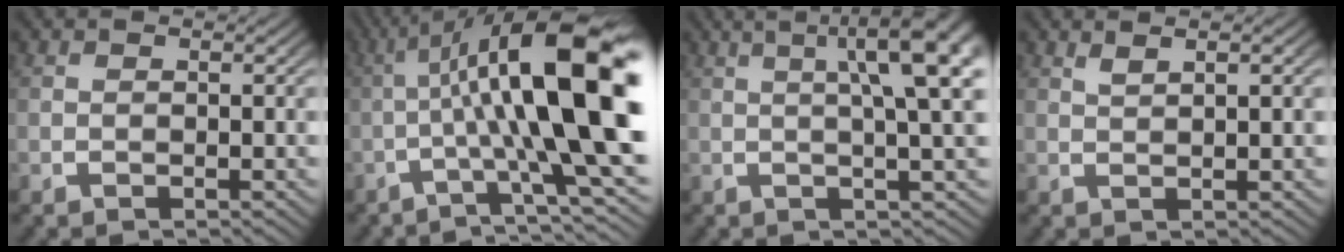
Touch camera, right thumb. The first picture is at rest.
{"total": 14.8, "force": [-0.4, 5.8, 13.6], "torque": [-0.211, -0.016, -0.001]}
{"total": 10.3, "force": [4.2, 4.1, 8.5], "torque": [-0.087, 0.030, 0.043]}
{"total": 1.5, "force": [1.2, 0.1, 0.9], "torque": [-0.016, 0.003, 0.026]}